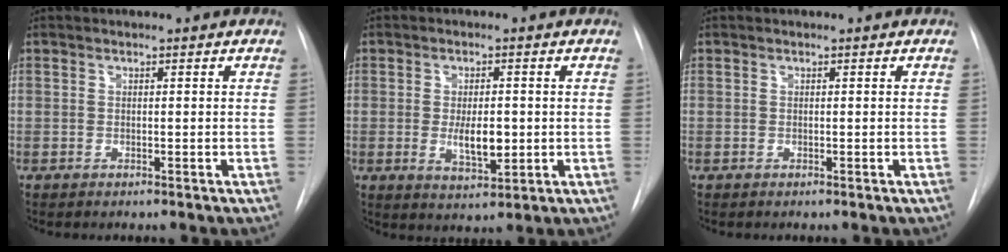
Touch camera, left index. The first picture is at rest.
{"total": 5.4, "force": [-1.5, 2.2, 4.8], "torque": [-0.082, -0.014, -0.016]}
{"total": 0.0}